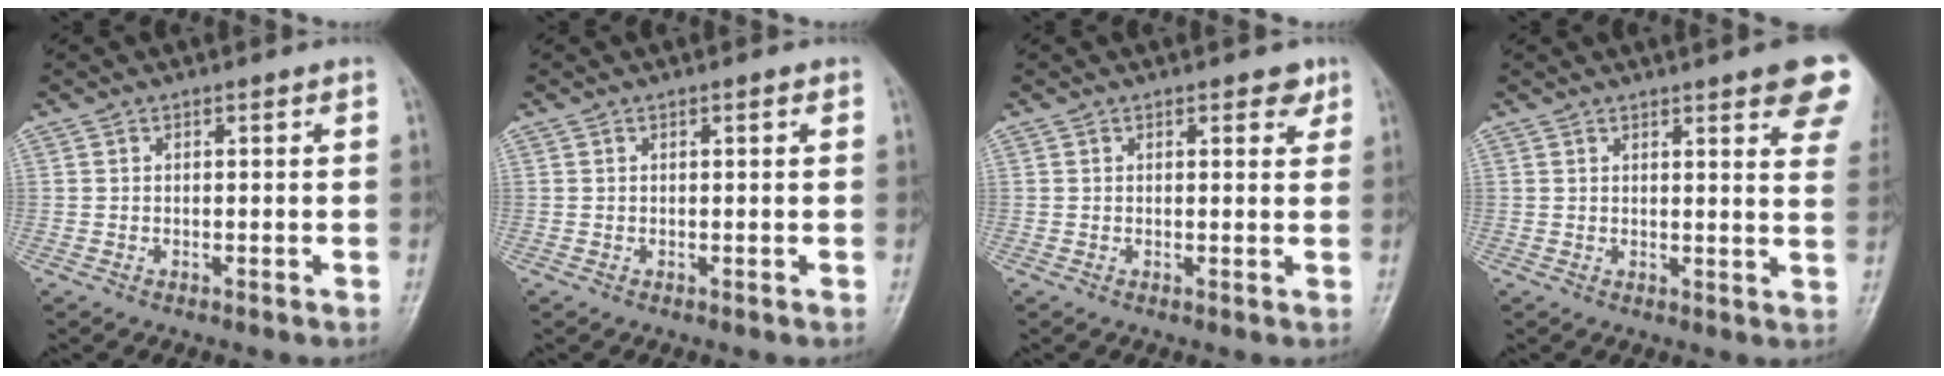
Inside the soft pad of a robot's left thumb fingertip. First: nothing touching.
{"total": 0.6, "force": [0.3, 0.1, 0.5], "torque": [-0.008, 0.000, 0.003]}
{"total": 2.4, "force": [1.5, 1.2, 1.4], "torque": [-0.002, -0.006, 0.016]}
{"total": 12.2, "force": [7.5, 2.5, 9.2], "torque": [-0.089, -0.027, 0.076]}